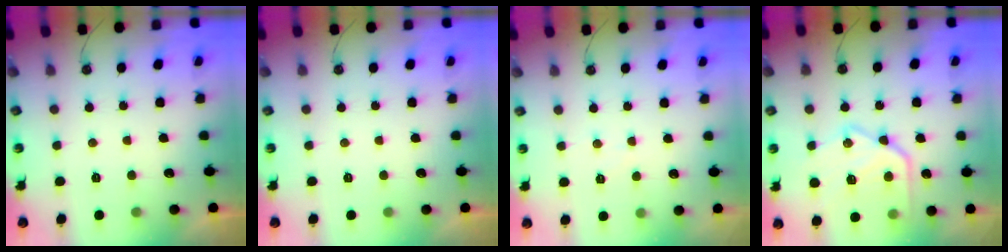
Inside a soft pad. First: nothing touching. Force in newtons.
{"total": 0.0}
{"total": 4.0, "press": 4.0, "slide": 0.5}
{"total": 19.3, "press": 19.2, "slide": 1.9}